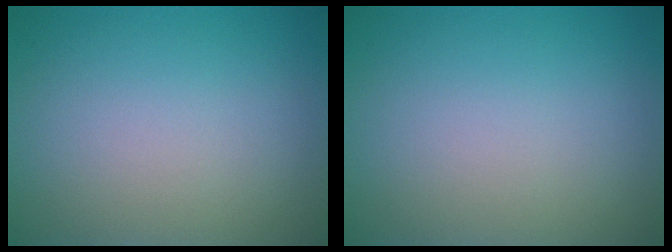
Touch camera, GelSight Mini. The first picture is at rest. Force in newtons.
{"total": 0.0}